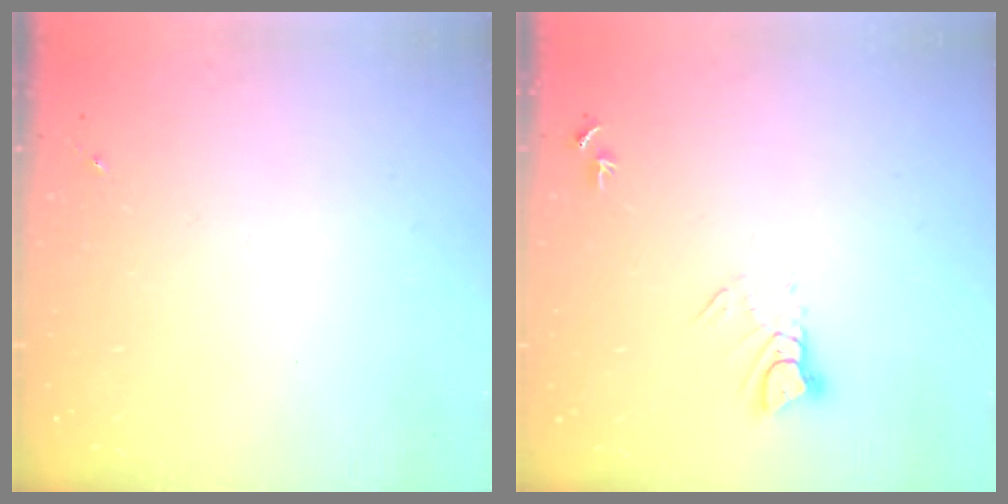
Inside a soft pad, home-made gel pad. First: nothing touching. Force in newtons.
{"total": 5.5, "press": 5.5, "slide": 0.4}